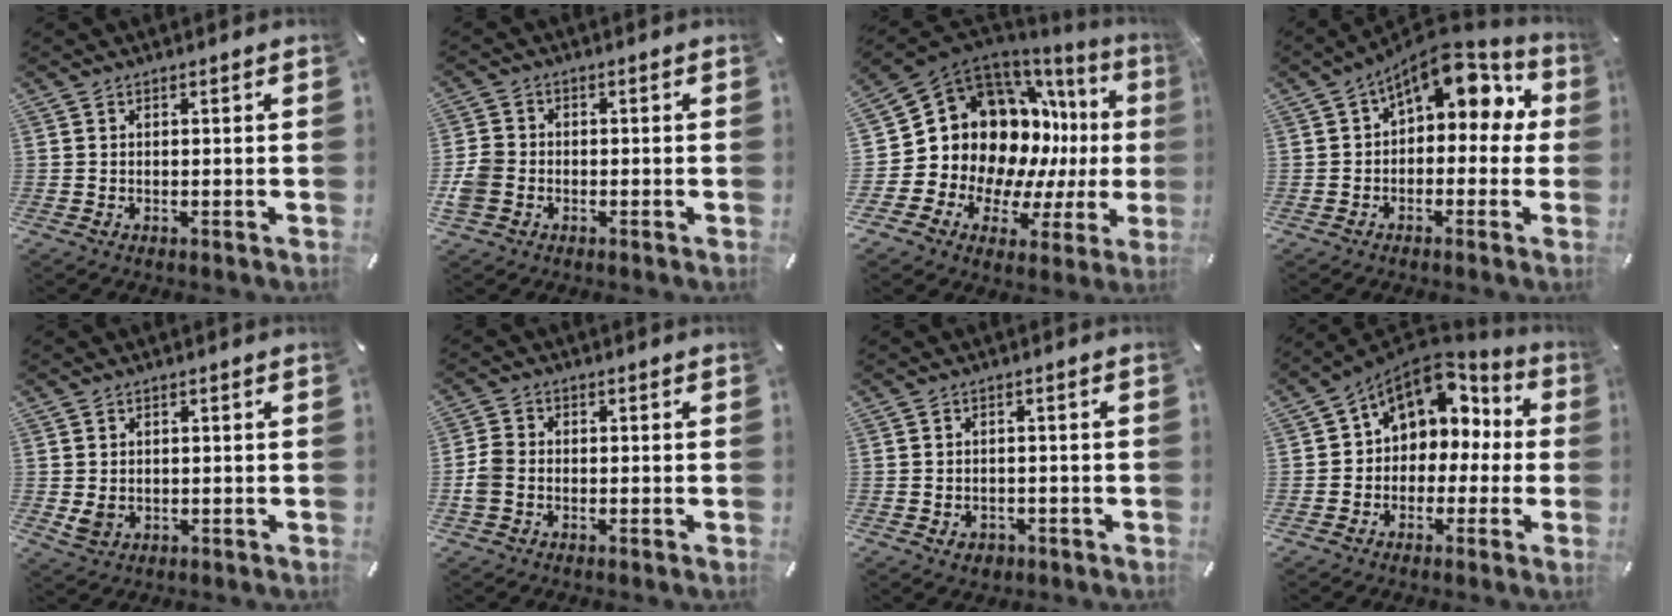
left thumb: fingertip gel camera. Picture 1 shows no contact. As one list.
[{"total": 5.0, "force": [-1.4, 4.4, 1.9], "torque": [-0.044, 0.011, -0.024]}, {"total": 17.2, "force": [2.9, 14.2, 9.2], "torque": [-0.154, -0.073, 0.086]}, {"total": 11.9, "force": [5.9, 6.2, 8.2], "torque": [-0.120, -0.039, 0.104]}, {"total": 2.8, "force": [0.0, 2.5, 1.4], "torque": [-0.032, 0.002, 0.000]}, {"total": 4.7, "force": [-1.0, 3.8, 2.6], "torque": [-0.048, 0.013, -0.016]}, {"total": 2.9, "force": [-1.2, 2.2, 1.3], "torque": [-0.021, 0.005, -0.023]}, {"total": 10.4, "force": [4.0, 8.5, 4.5], "torque": [-0.070, -0.025, 0.075]}]